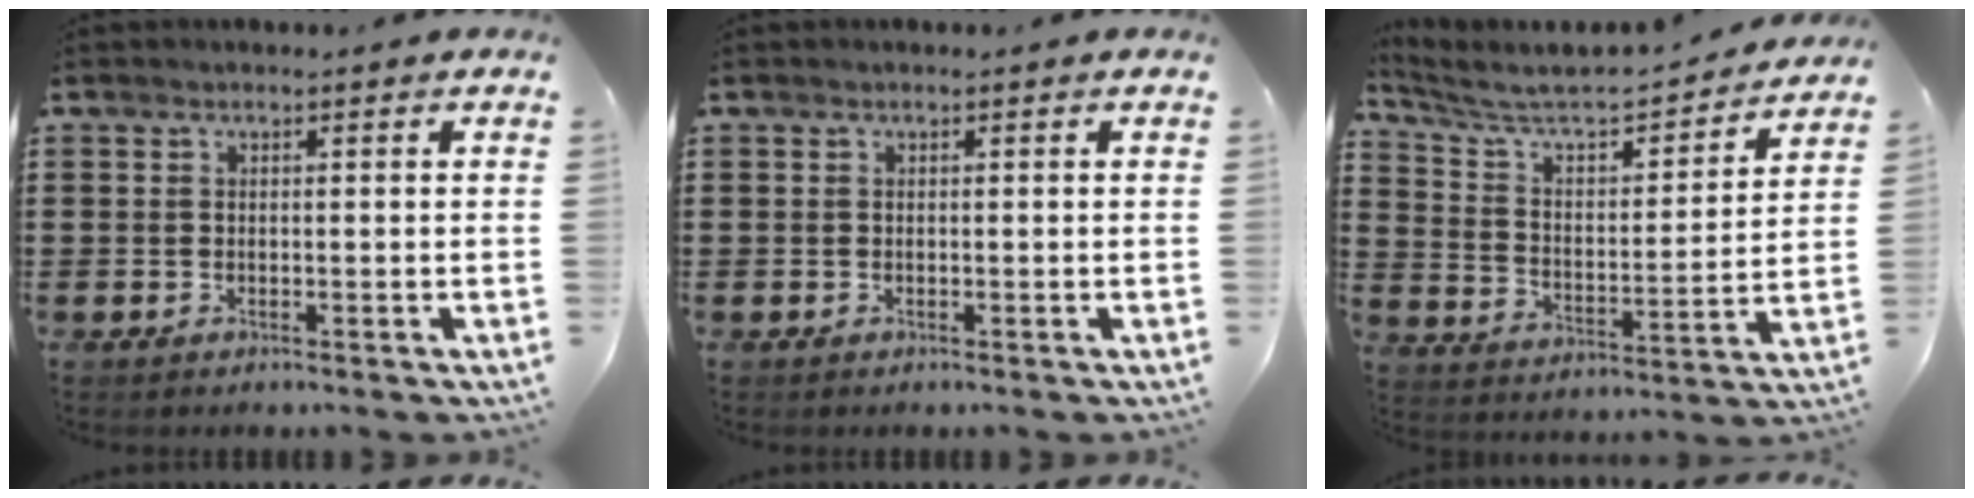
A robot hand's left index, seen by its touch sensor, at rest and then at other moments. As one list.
[{"total": 0.0}, {"total": 5.2, "force": [4.7, 1.1, 1.9], "torque": [-0.064, -0.040, 0.070]}]